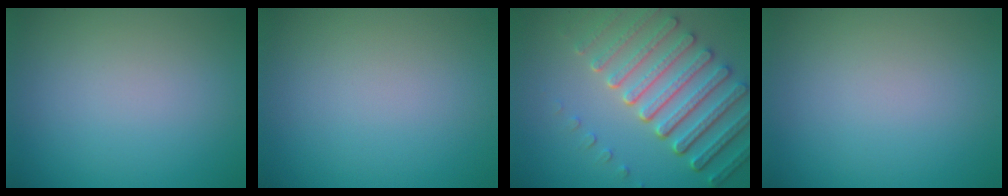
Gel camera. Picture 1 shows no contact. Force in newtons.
{"total": 0.0}
{"total": 7.5, "press": 5.7, "slide": 5.0}
{"total": 0.0}